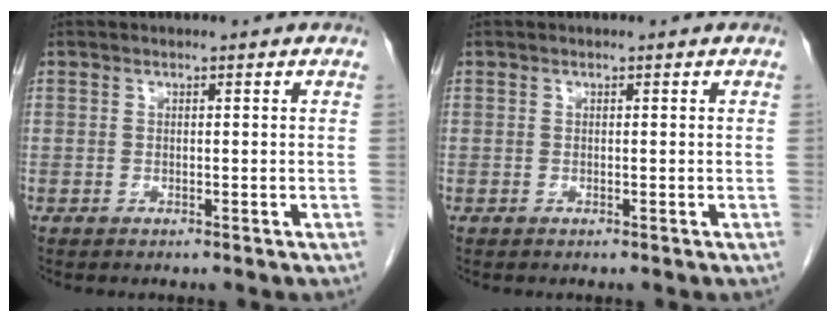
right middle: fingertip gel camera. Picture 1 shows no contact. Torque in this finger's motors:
{"motor_torque": [0.00, 0.01, 0.00, -0.01]}